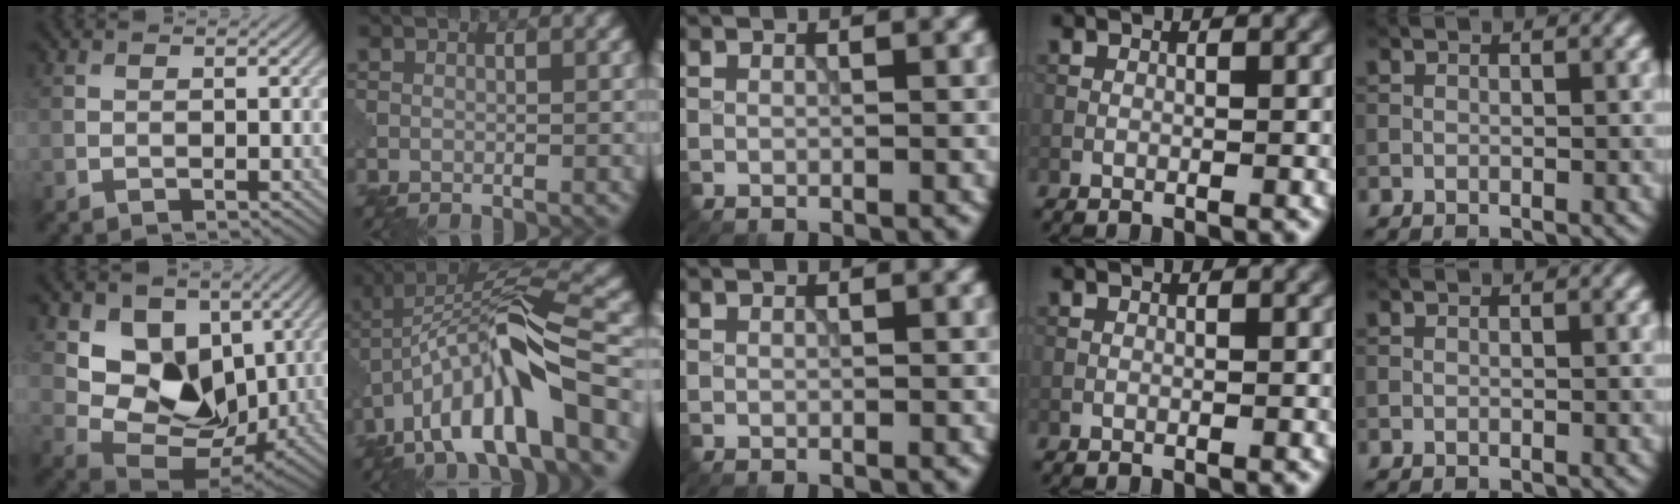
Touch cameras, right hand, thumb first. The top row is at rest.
{"thumb": {"total": 9.8, "force": [2.9, 7.4, 5.7], "torque": [-0.114, -0.021, 0.044]}, "index": {"total": 11.6, "force": [-5.1, 2.7, 10.1], "torque": [-0.177, 0.024, -0.090]}}